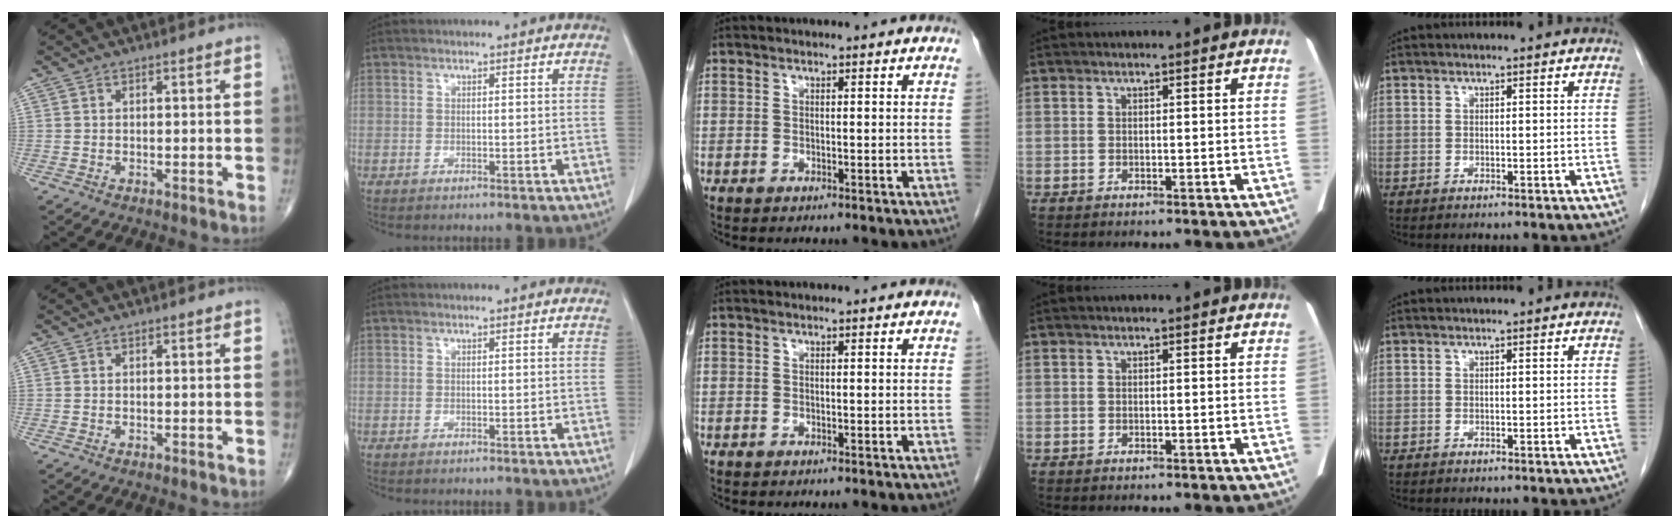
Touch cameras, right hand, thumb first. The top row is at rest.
{}